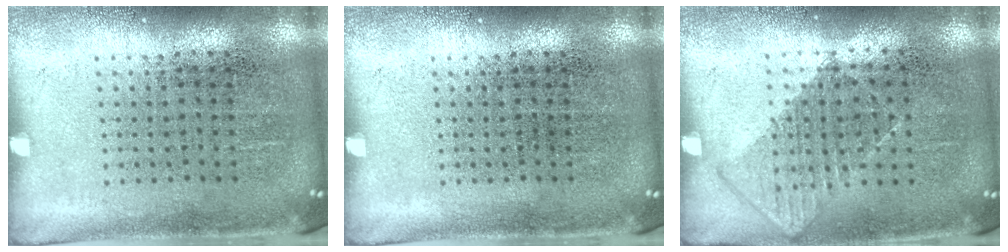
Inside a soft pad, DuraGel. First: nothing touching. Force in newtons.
{"total": 0.0}
{"total": 0.8, "press": 0.7, "slide": 0.4}